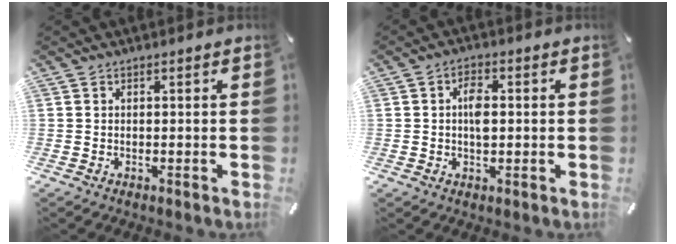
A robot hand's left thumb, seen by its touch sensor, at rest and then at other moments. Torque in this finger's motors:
{"motor_torque": [0.21, 0.77, 0.45, -0.02, 0.03]}